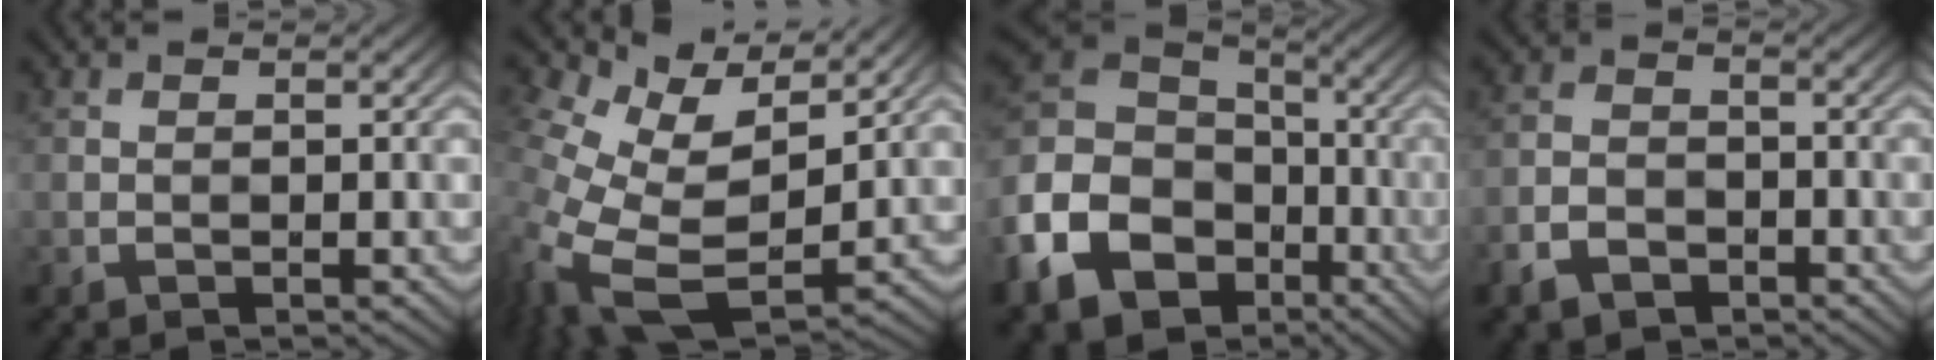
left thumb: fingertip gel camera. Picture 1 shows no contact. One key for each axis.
{"total": 14.2, "fx": 3.0, "fy": 9.1, "fz": 10.4, "tx": -0.259, "ty": -0.017, "tz": 0.075}
{"total": 18.0, "fx": -7.9, "fy": 13.2, "fz": 9.2, "tx": -0.280, "ty": -0.045, "tz": -0.139}
{"total": 4.6, "fx": -3.0, "fy": 2.8, "fz": 2.0, "tx": -0.045, "ty": -0.003, "tz": -0.066}